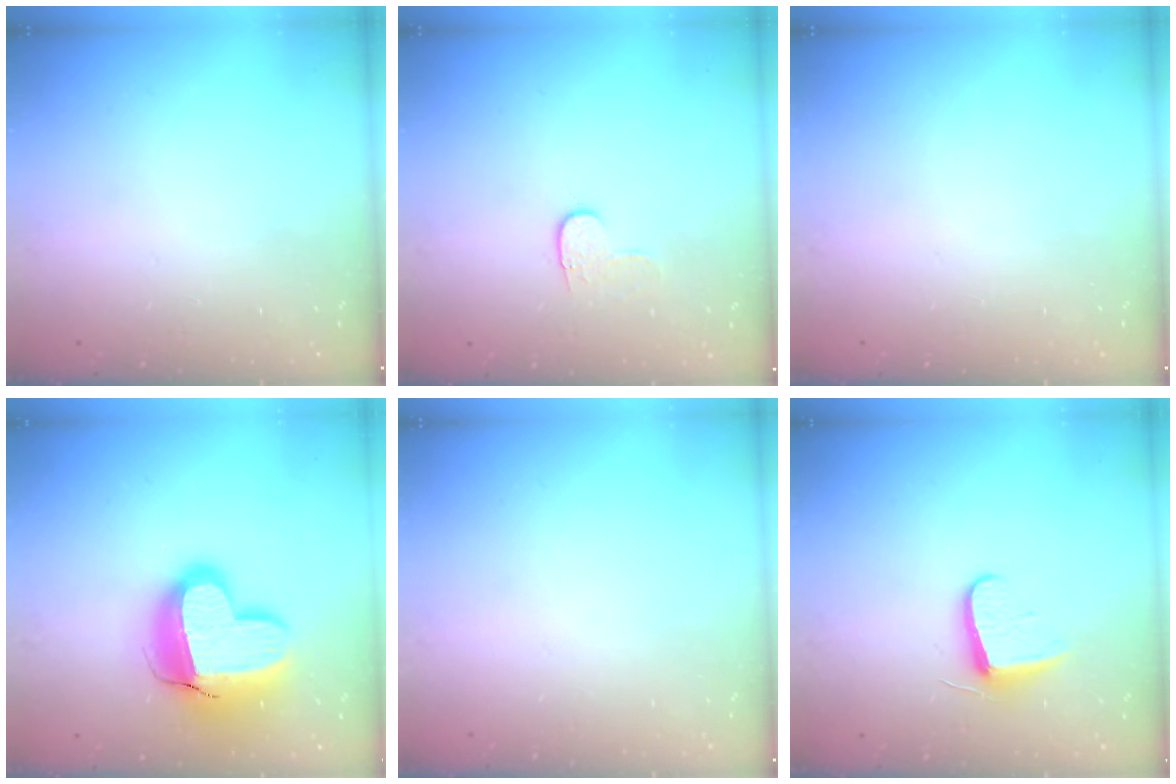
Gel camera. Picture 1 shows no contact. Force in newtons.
{"total": 3.8, "press": 3.8, "slide": 0.5}
{"total": 0.0}
{"total": 18.3, "press": 18.3, "slide": 1.4}
{"total": 0.0}
{"total": 7.8, "press": 7.7, "slide": 0.4}